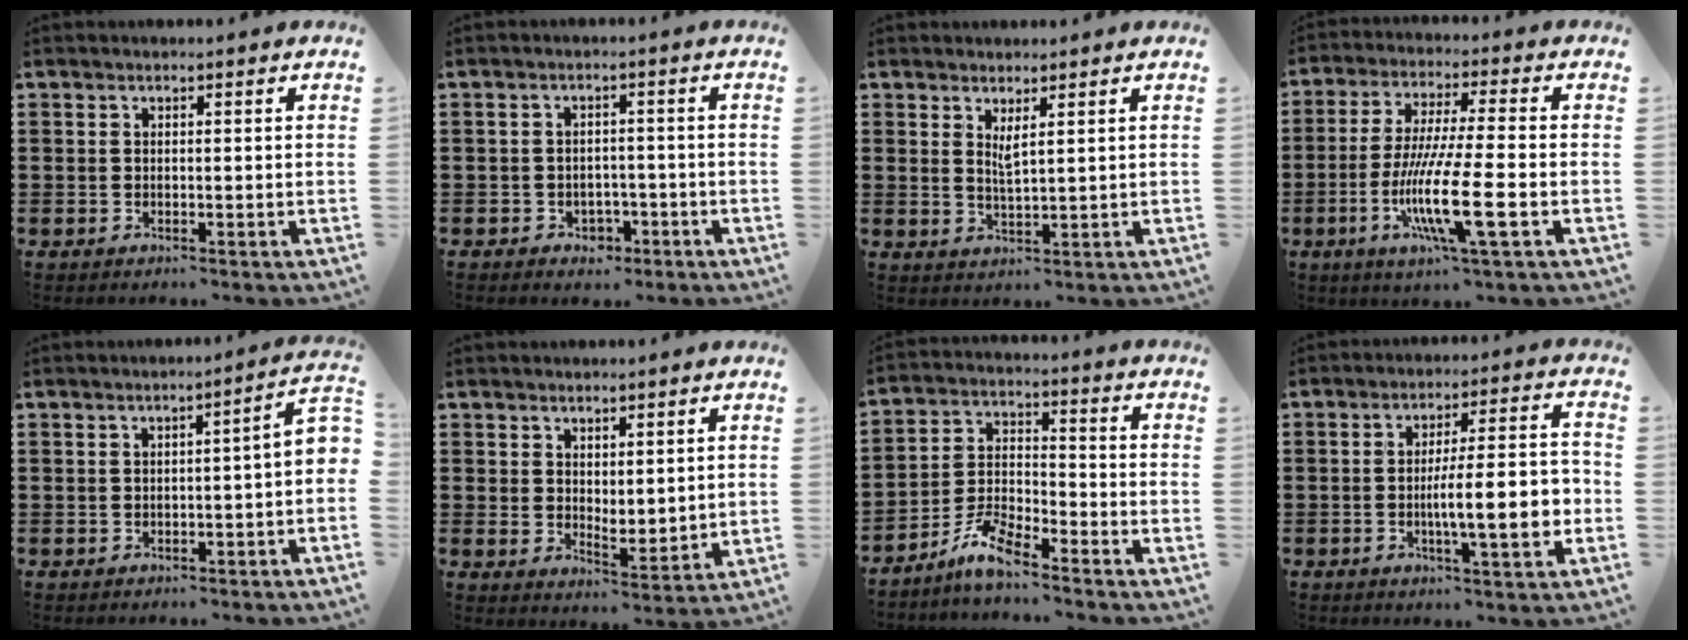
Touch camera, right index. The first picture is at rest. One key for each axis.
{"total": 2.3, "fx": -1.6, "fy": 1.6, "fz": 0.6, "tx": -0.018, "ty": -0.002, "tz": -0.036}
{"total": 2.3, "fx": 1.4, "fy": 0.2, "fz": 1.7, "tx": -0.037, "ty": -0.001, "tz": 0.025}
{"total": 13.1, "fx": -4.2, "fy": 1.4, "fz": 12.4, "tx": -0.260, "ty": -0.019, "tz": -0.087}
{"total": 2.6, "fx": -0.8, "fy": 0.5, "fz": 2.5, "tx": -0.044, "ty": 0.002, "tz": -0.017}
{"total": 3.1, "fx": 2.9, "fy": 1.1, "fz": 0.4, "tx": -0.014, "ty": -0.003, "tz": 0.055}
{"total": 6.6, "fx": -5.6, "fy": 1.1, "fz": 3.4, "tx": -0.084, "ty": -0.004, "tz": -0.110}
{"total": 9.9, "fx": -2.3, "fy": 1.7, "fz": 9.5, "tx": -0.133, "ty": -0.008, "tz": -0.044}